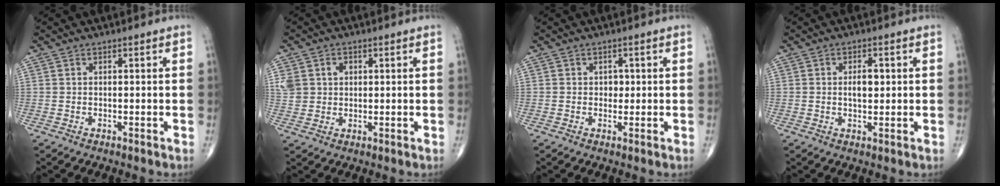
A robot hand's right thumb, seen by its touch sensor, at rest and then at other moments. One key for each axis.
{"total": 6.7, "fx": 1.9, "fy": 5.7, "fz": 3.1, "tx": -0.062, "ty": 0.006, "tz": 0.043}
{"total": 1.6, "fx": 0.2, "fy": 1.3, "fz": 0.8, "tx": 0.002, "ty": 0.003, "tz": 0.001}
{"total": 3.4, "fx": 0.4, "fy": 1.8, "fz": 2.9, "tx": -0.041, "ty": -0.001, "tz": 0.006}